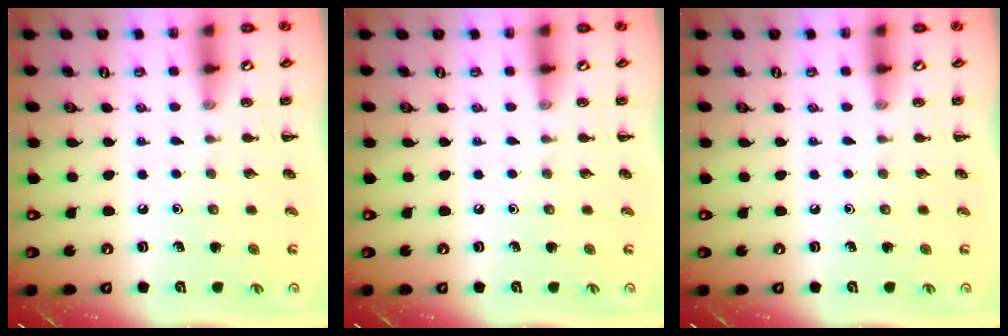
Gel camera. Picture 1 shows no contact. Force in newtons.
{"total": 0.0}
{"total": 0.0}